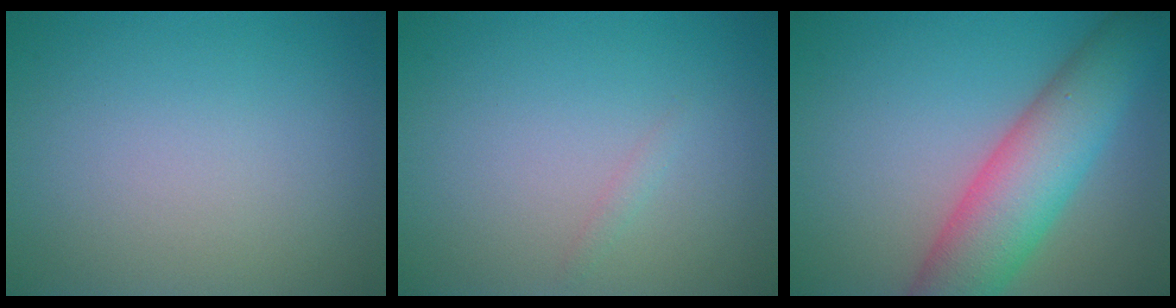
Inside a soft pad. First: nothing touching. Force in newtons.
{"total": 0.7, "press": 0.7, "slide": 0.0}
{"total": 8.2, "press": 8.2, "slide": 0.3}